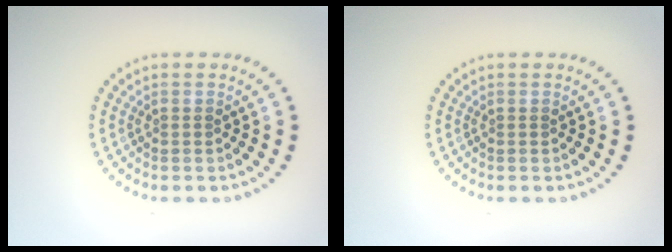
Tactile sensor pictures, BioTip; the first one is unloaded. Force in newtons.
{"total": 0.0}